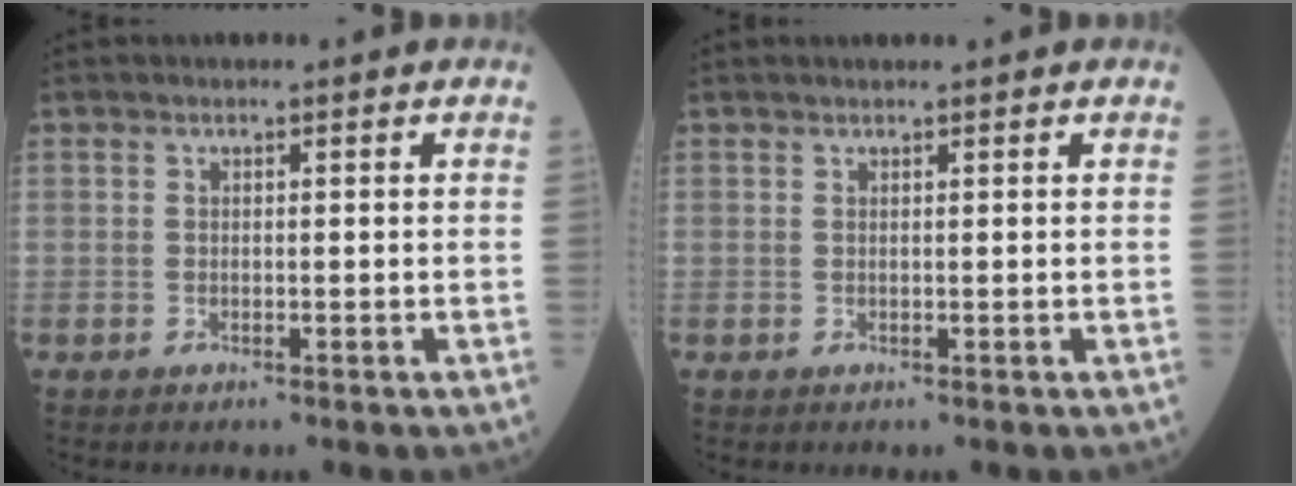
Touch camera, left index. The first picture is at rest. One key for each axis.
{"total": 1.4, "fx": 1.2, "fy": -0.2, "fz": 0.6, "tx": -0.008, "ty": 0.013, "tz": 0.025}